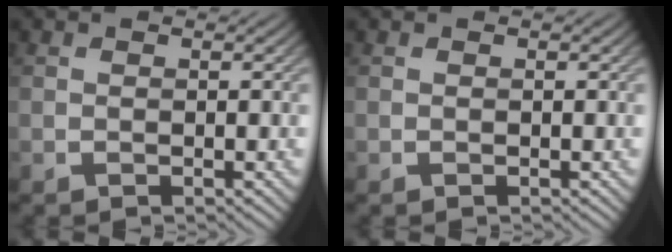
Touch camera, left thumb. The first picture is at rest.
{"total": 0.0}